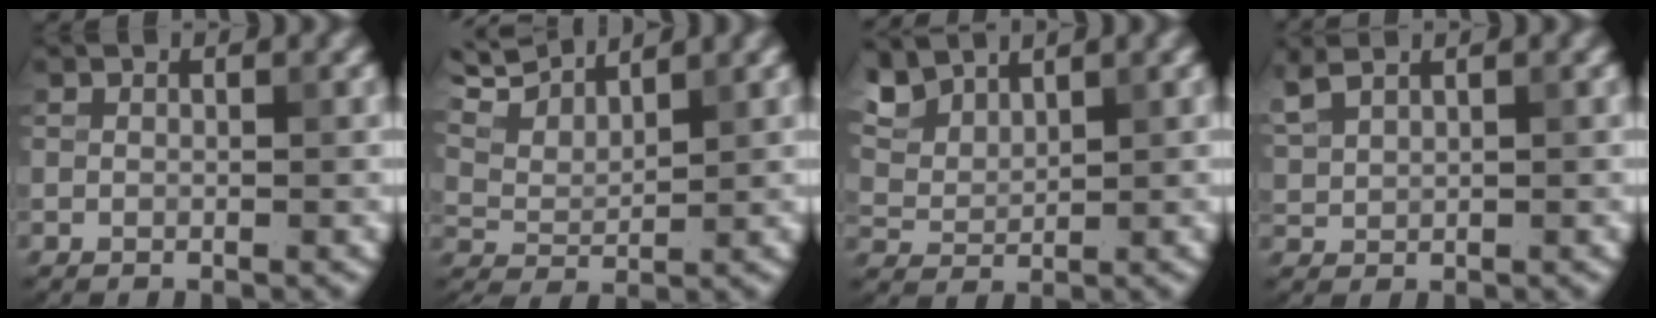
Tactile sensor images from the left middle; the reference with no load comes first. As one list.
[{"total": 5.6, "force": [5.0, 1.2, 2.3], "torque": [-0.062, 0.016, 0.085]}, {"total": 4.6, "force": [3.8, 1.8, 1.8], "torque": [-0.056, 0.010, 0.082]}, {"total": 2.4, "force": [1.9, 0.7, 1.2], "torque": [-0.039, 0.010, 0.048]}]